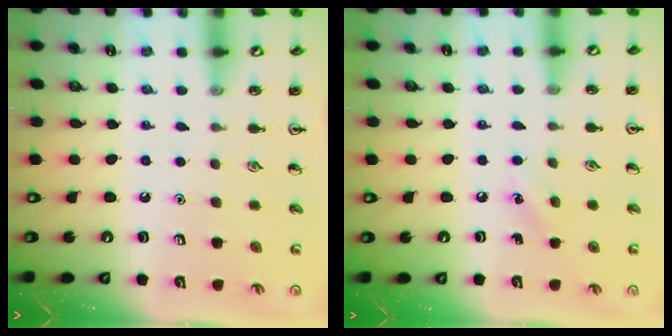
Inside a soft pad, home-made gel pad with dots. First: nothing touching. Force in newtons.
{"total": 5.4, "press": 5.0, "slide": 1.8}